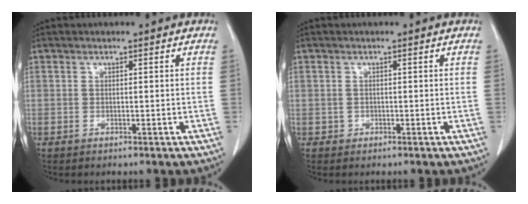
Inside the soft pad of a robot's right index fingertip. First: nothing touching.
{"total": 0.7, "force": [-0.1, 0.7, -0.1], "torque": [0.003, 0.005, -0.003]}